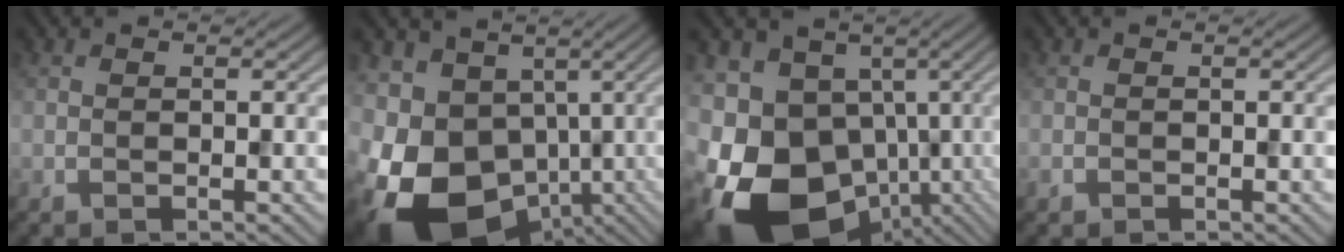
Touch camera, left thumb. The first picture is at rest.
{"total": 17.8, "force": [-6.3, 12.5, 10.9], "torque": [-0.252, -0.034, -0.079]}
{"total": 19.6, "force": [-7.8, 14.0, 11.2], "torque": [-0.258, -0.027, -0.110]}
{"total": 0.5, "force": [-0.4, 0.3, 0.2], "torque": [-0.005, -0.004, -0.006]}